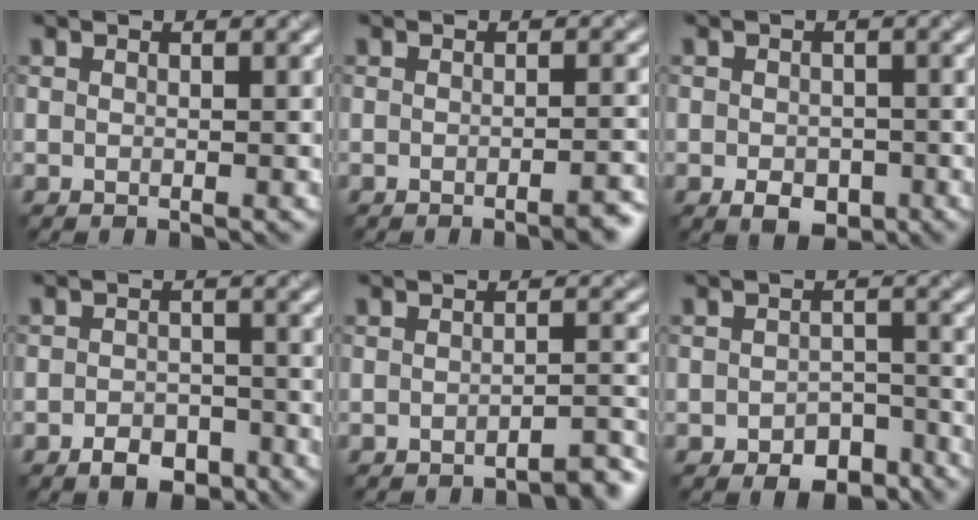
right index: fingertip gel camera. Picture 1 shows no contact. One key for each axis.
{"total": 2.0, "fx": -1.5, "fy": 0.4, "fz": 1.2, "tx": -0.010, "ty": 0.003, "tz": -0.023}
{"total": 2.5, "fx": -0.9, "fy": 1.8, "fz": 1.5, "tx": -0.023, "ty": -0.007, "tz": -0.019}
{"total": 3.1, "fx": -2.0, "fy": 1.8, "fz": 1.4, "tx": -0.018, "ty": 0.001, "tz": -0.039}
{"total": 2.6, "fx": -2.4, "fy": 0.3, "fz": 0.9, "tx": -0.006, "ty": 0.008, "tz": -0.036}
{"total": 4.0, "fx": -2.8, "fy": 2.3, "fz": 1.8, "tx": -0.022, "ty": -0.009, "tz": -0.041}